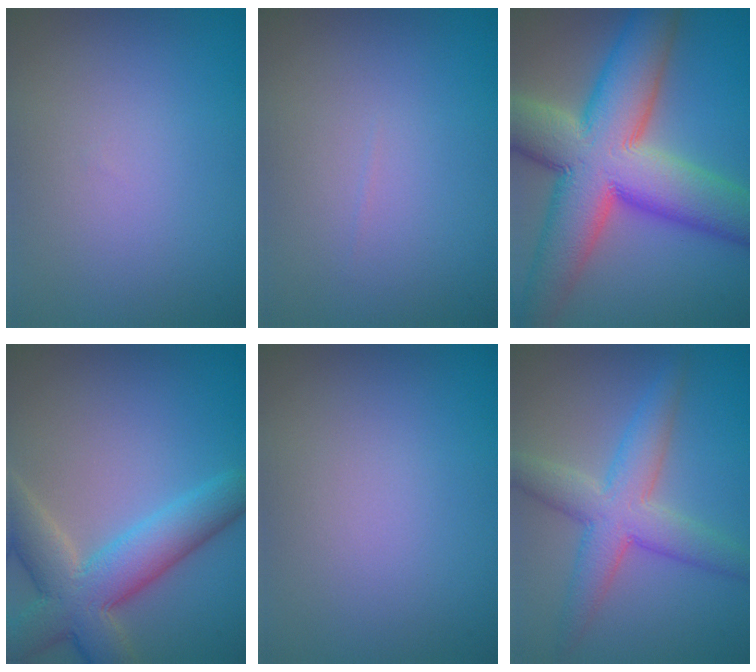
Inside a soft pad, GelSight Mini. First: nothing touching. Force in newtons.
{"total": 0.0}
{"total": 14.5, "press": 14.5, "slide": 0.7}
{"total": 7.8, "press": 7.8, "slide": 0.5}
{"total": 0.0}
{"total": 5.4, "press": 5.4, "slide": 0.2}